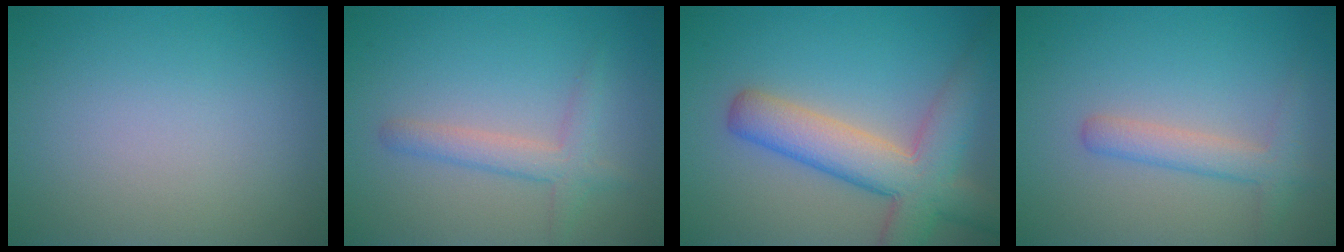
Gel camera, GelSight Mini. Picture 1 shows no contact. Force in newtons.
{"total": 2.5, "press": 2.5, "slide": 0.2}
{"total": 7.5, "press": 7.5, "slide": 0.3}
{"total": 2.7, "press": 2.7, "slide": 0.1}